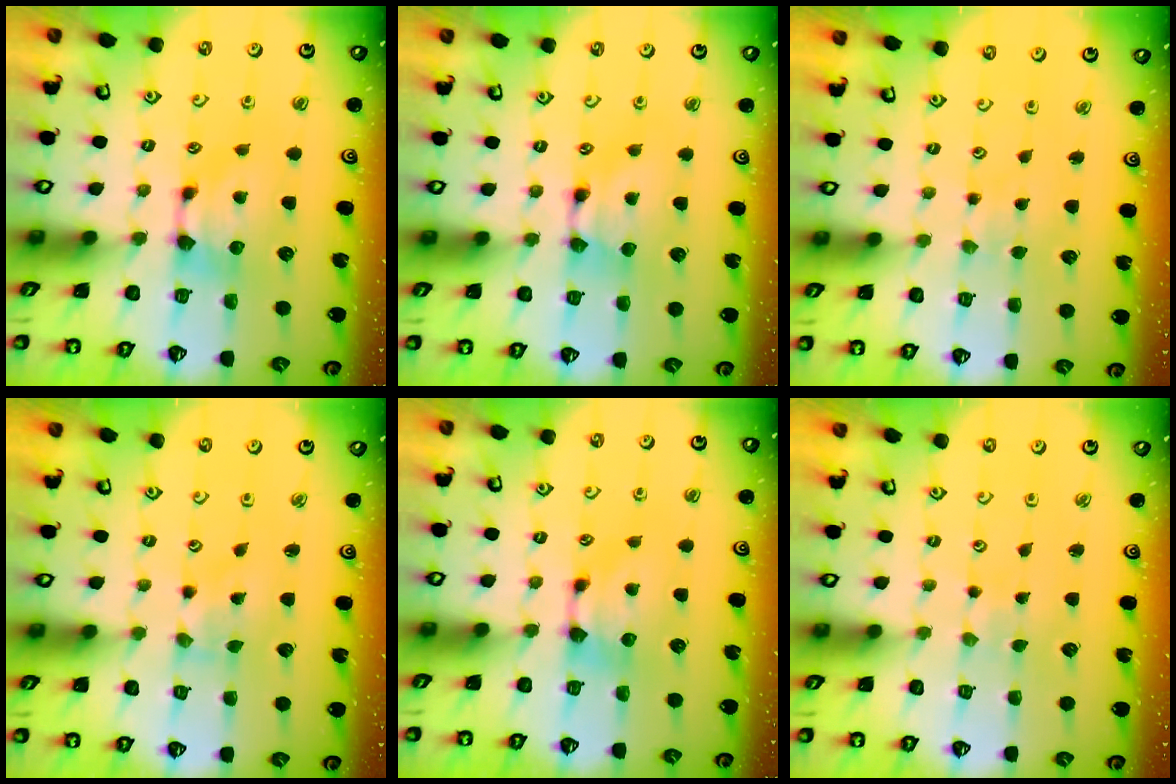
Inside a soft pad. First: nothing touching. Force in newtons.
{"total": 1.6, "press": 1.6, "slide": 0.2}
{"total": 3.2, "press": 3.2, "slide": 0.2}
{"total": 3.6, "press": 3.5, "slide": 1.0}
{"total": 0.0}
{"total": 6.1, "press": 6.1, "slide": 0.3}